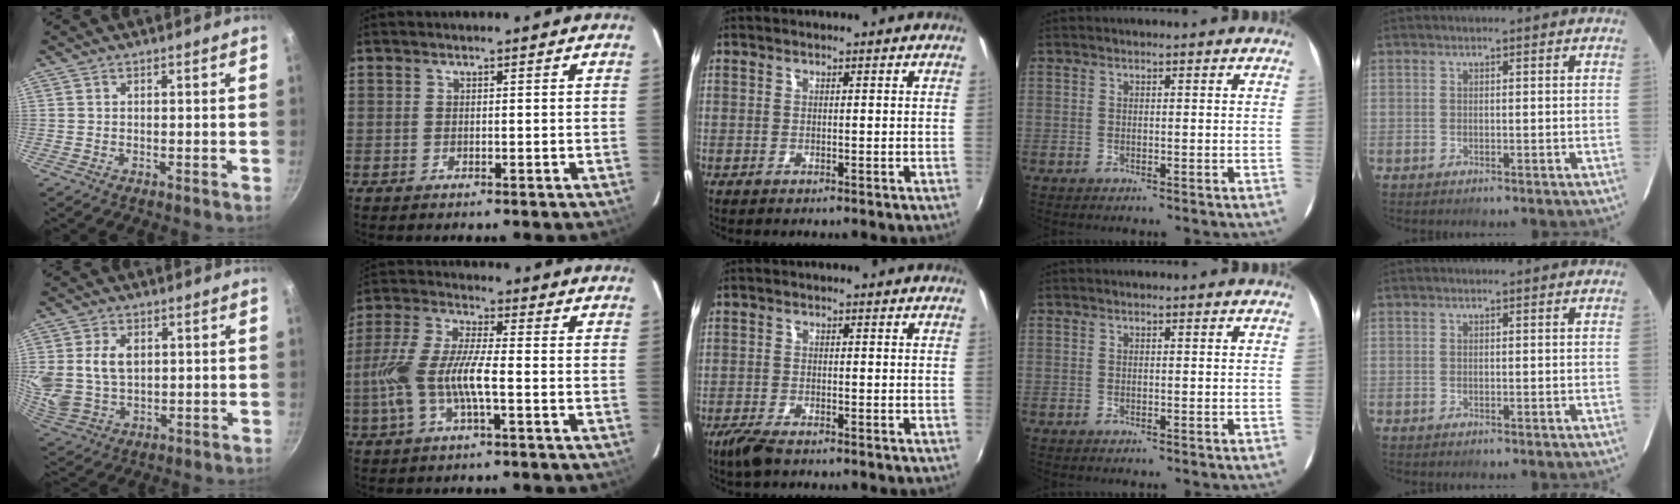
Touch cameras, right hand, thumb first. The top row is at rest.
{"thumb": {"total": 10.4, "force": [2.1, 7.4, 7.0], "torque": [-0.124, -0.018, 0.049]}, "index": {"total": 11.9, "force": [-2.7, 3.0, 11.1], "torque": [-0.243, 0.000, -0.052]}, "middle": {"total": 4.0, "force": [-3.0, 1.1, 2.4], "torque": [-0.065, -0.011, -0.059]}}